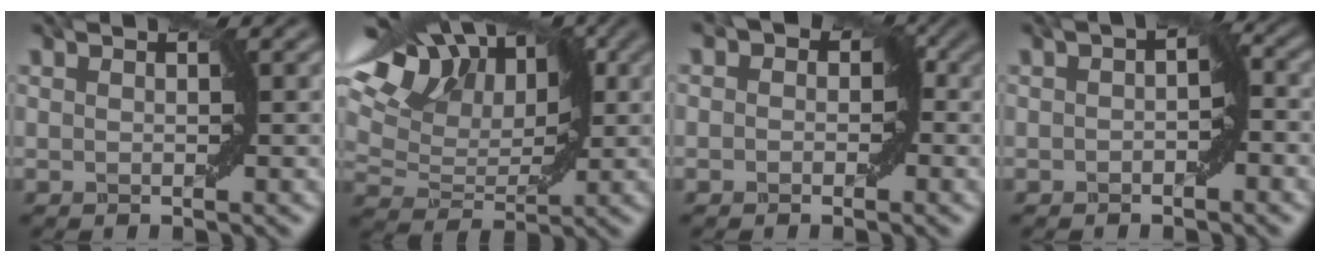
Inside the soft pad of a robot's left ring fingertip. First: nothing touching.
{"total": 13.4, "force": [7.1, 8.4, 7.7], "torque": [-0.145, 0.046, 0.103]}
{"total": 2.0, "force": [0.0, 1.7, 1.0], "torque": [0.012, 0.005, -0.008]}
{"total": 2.2, "force": [-0.3, 1.1, 1.9], "torque": [-0.016, 0.004, -0.007]}